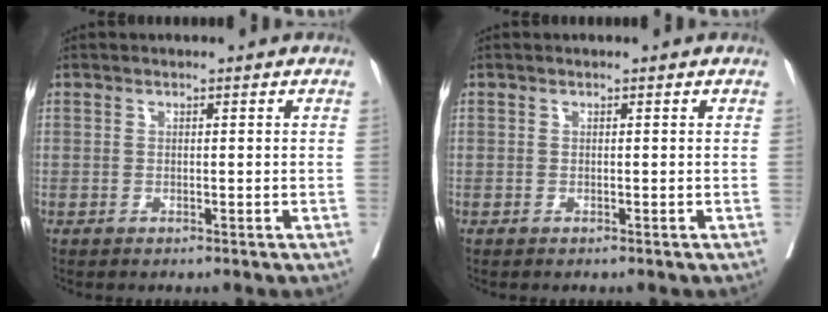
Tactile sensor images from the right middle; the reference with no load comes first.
{"total": 0.0}